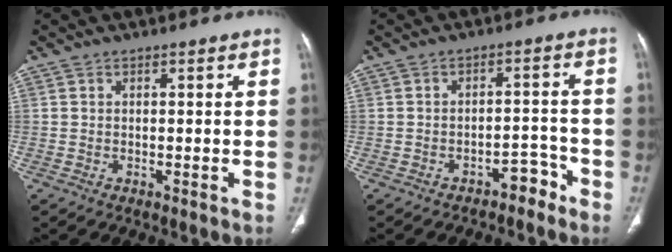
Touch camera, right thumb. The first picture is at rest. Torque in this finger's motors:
{"motor_torque": [0.67, -0.40, 0.55, -0.47, -0.03]}